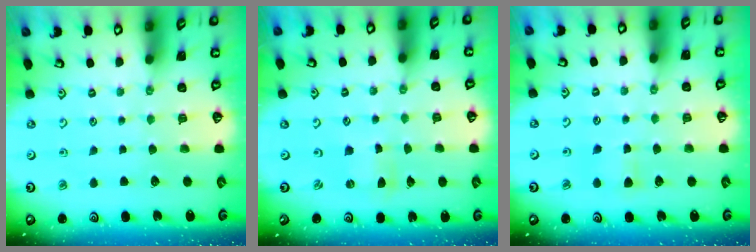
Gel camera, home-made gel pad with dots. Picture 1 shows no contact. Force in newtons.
{"total": 0.7, "press": 0.6, "slide": 0.3}
{"total": 4.5, "press": 4.4, "slide": 0.6}